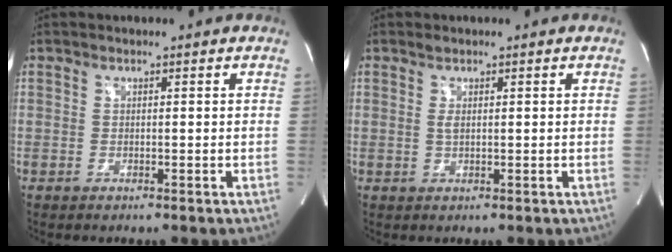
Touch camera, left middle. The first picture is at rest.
{"total": 1.1, "force": [0.6, 0.3, 0.9], "torque": [-0.028, -0.002, 0.014]}